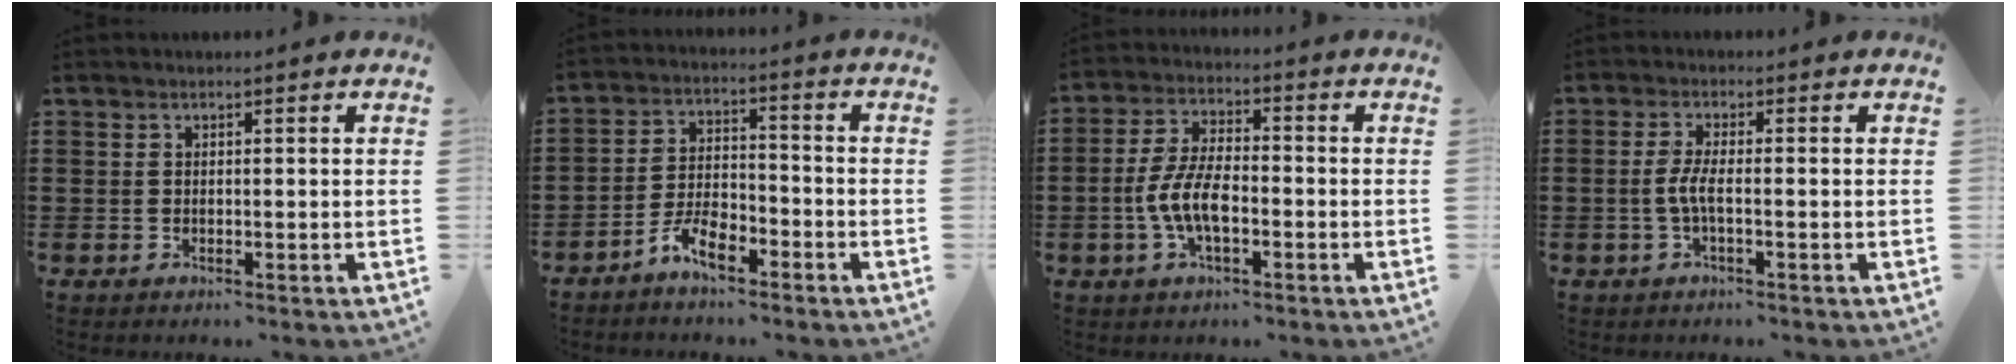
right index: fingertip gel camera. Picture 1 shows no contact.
{"total": 5.7, "force": [-4.0, 2.0, 3.4], "torque": [-0.078, 0.005, -0.080]}
{"total": 7.4, "force": [-2.2, 3.2, 6.3], "torque": [-0.149, -0.004, -0.048]}
{"total": 3.4, "force": [-0.9, 0.4, 3.2], "torque": [-0.080, -0.008, -0.025]}